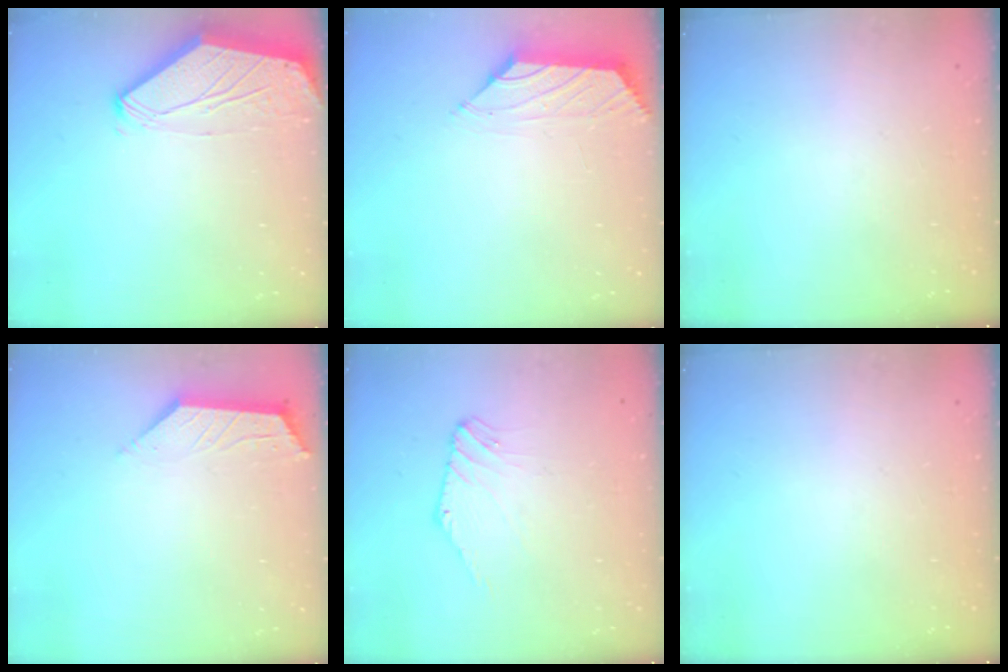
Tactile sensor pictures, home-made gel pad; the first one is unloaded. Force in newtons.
{"total": 0.8, "press": 0.7, "slide": 0.4}
{"total": 0.0}
{"total": 2.7, "press": 2.7, "slide": 0.5}
{"total": 2.0, "press": 2.0, "slide": 0.5}
{"total": 0.0}